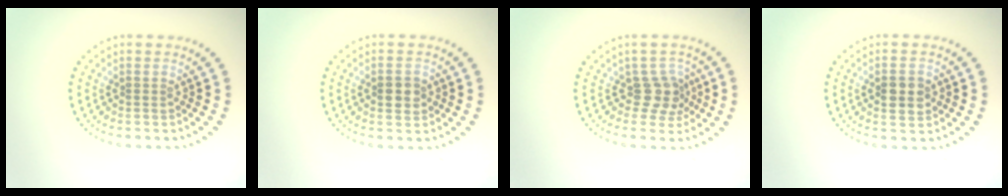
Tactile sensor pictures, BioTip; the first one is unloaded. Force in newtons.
{"total": 2.0, "press": 2.0, "slide": 0.2}
{"total": 2.5, "press": 1.9, "slide": 1.7}
{"total": 2.9, "press": 2.9, "slide": 0.1}